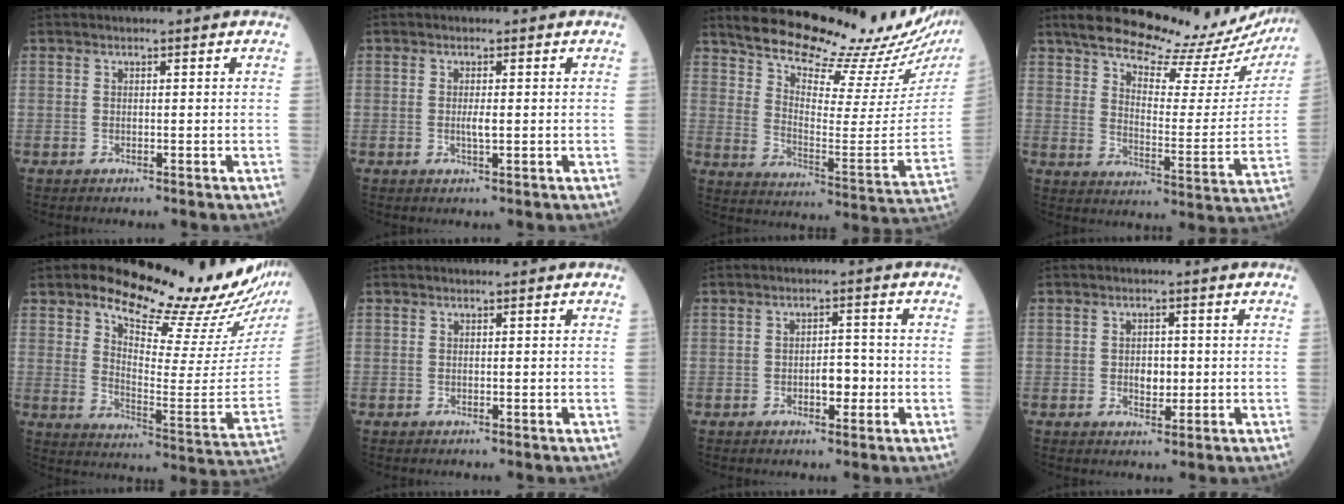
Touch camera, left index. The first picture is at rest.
{"total": 1.6, "force": [-0.4, 0.2, 1.6], "torque": [-0.030, -0.004, -0.007]}
{"total": 21.8, "force": [19.5, 2.3, 9.3], "torque": [-0.148, -0.078, 0.262]}
{"total": 23.5, "force": [20.8, 5.5, 9.5], "torque": [-0.137, -0.042, 0.260]}
{"total": 21.8, "force": [18.8, 3.0, 10.7], "torque": [-0.159, -0.080, 0.243]}
{"total": 0.0}
{"total": 3.4, "force": [-1.3, 1.5, 2.7], "torque": [-0.036, 0.003, -0.020]}
{"total": 3.0, "force": [-0.5, 1.9, 2.3], "torque": [-0.032, -0.001, -0.006]}